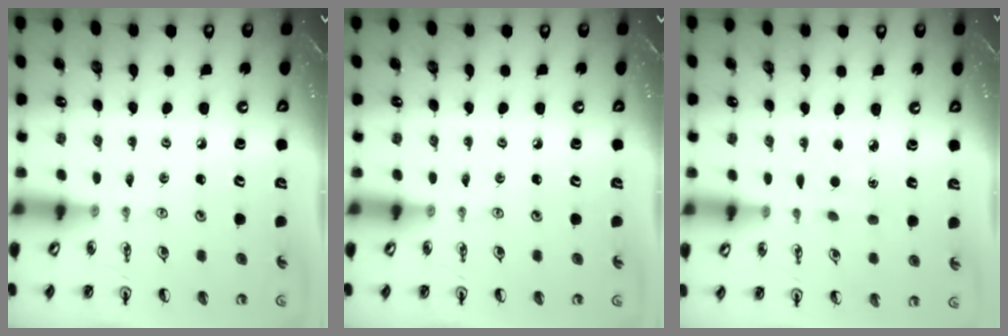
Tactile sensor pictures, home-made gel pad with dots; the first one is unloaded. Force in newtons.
{"total": 0.0}
{"total": 1.4, "press": 1.4, "slide": 0.2}